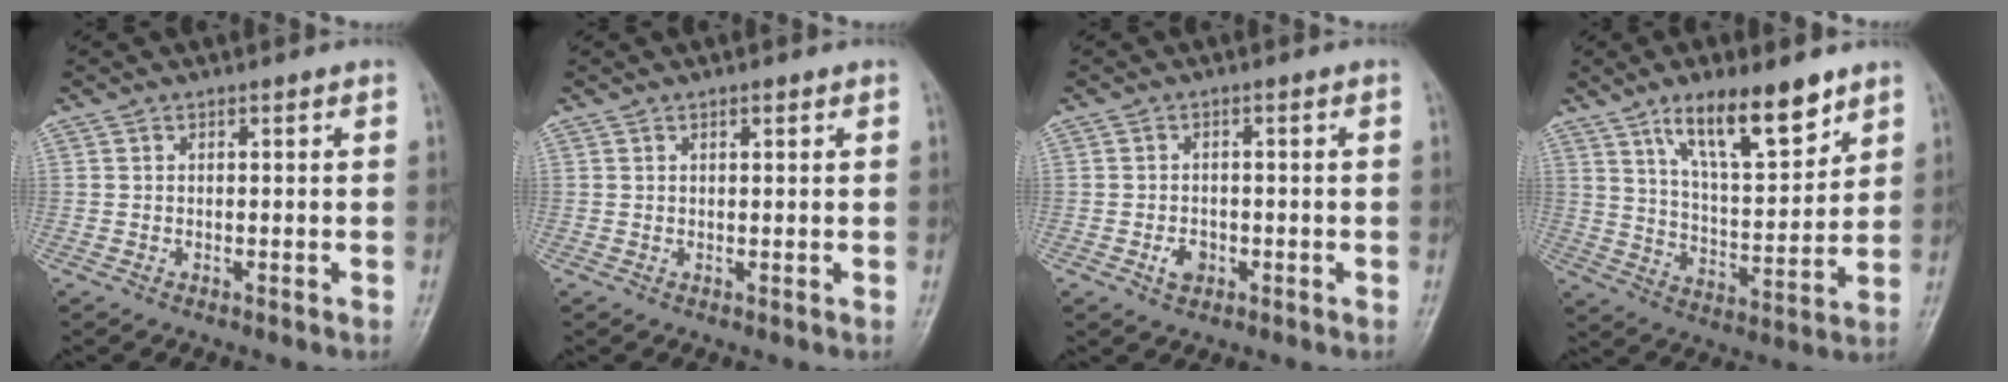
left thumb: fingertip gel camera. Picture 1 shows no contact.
{"total": 1.0, "force": [0.6, 0.3, 0.7], "torque": [-0.010, -0.001, 0.009]}
{"total": 2.9, "force": [-1.2, 2.1, 1.6], "torque": [-0.021, 0.005, -0.017]}
{"total": 14.8, "force": [9.5, 4.6, 10.5], "torque": [-0.147, -0.052, 0.169]}